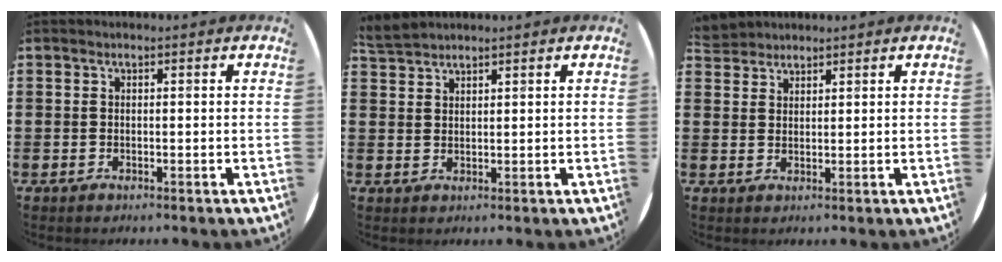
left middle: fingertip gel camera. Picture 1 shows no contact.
{"total": 2.6, "force": [2.6, 0.3, 0.2], "torque": [-0.010, -0.002, 0.052]}
{"total": 1.9, "force": [1.9, 0.0, -0.2], "torque": [-0.001, 0.000, 0.038]}